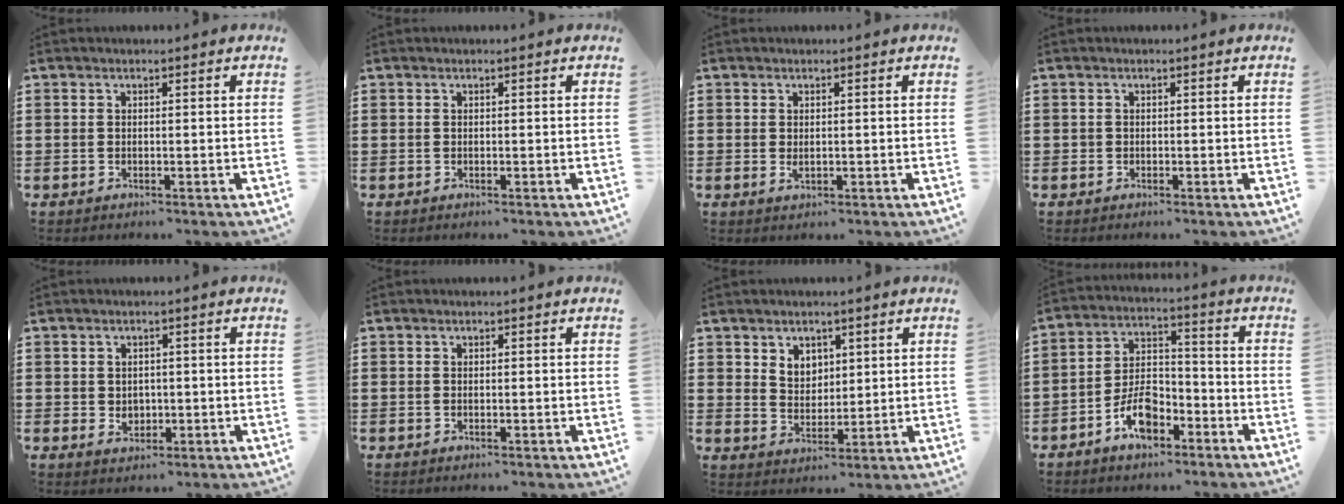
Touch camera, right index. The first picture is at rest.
{"total": 0.0}
{"total": 0.9, "force": [0.1, 0.5, 0.7], "torque": [-0.013, 0.002, 0.001]}
{"total": 0.5, "force": [0.0, 0.5, 0.0], "torque": [-0.001, 0.005, -0.002]}
{"total": 1.8, "force": [0.1, 1.6, 0.7], "torque": [-0.018, 0.008, 0.000]}
{"total": 0.0}
{"total": 4.1, "force": [2.6, 3.0, 0.8], "torque": [-0.030, 0.008, 0.049]}
{"total": 7.6, "force": [-4.4, 4.0, 4.8], "torque": [-0.101, 0.014, -0.085]}